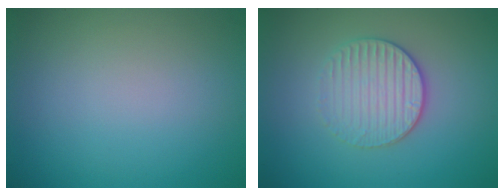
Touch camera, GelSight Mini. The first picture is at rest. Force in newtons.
{"total": 3.2, "press": 2.9, "slide": 1.3}